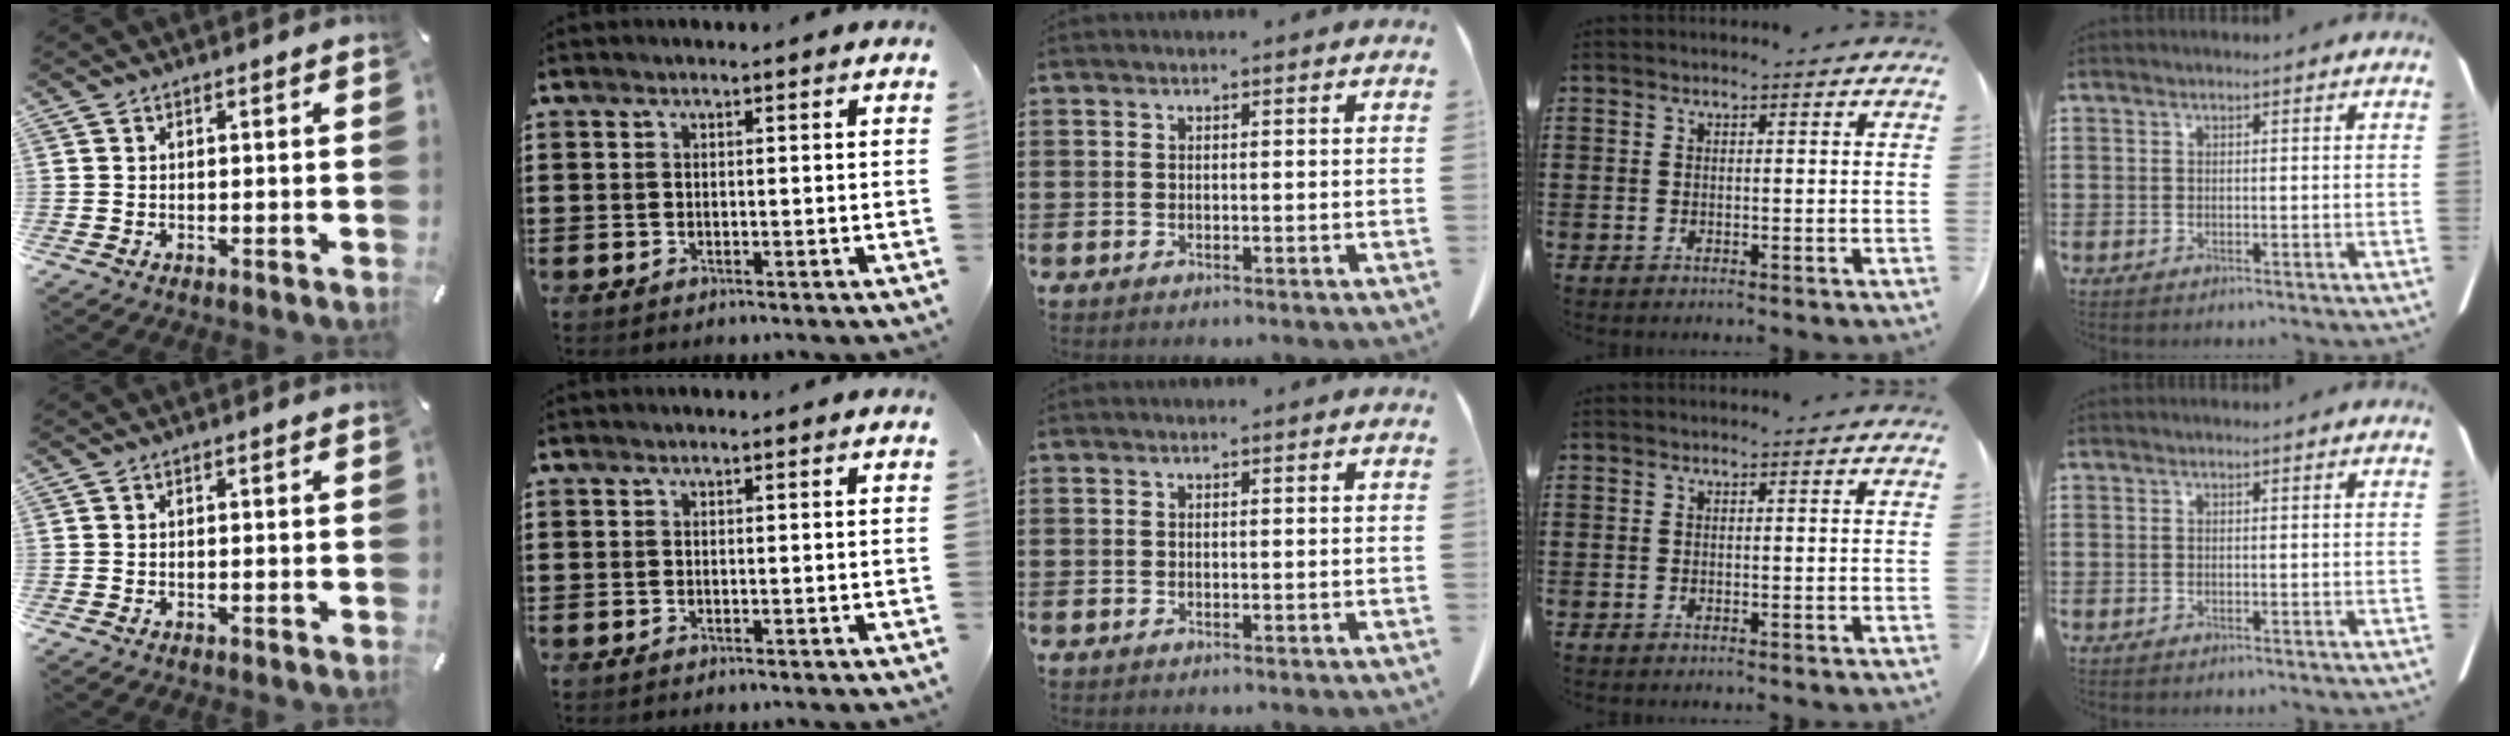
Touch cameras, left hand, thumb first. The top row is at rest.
{}